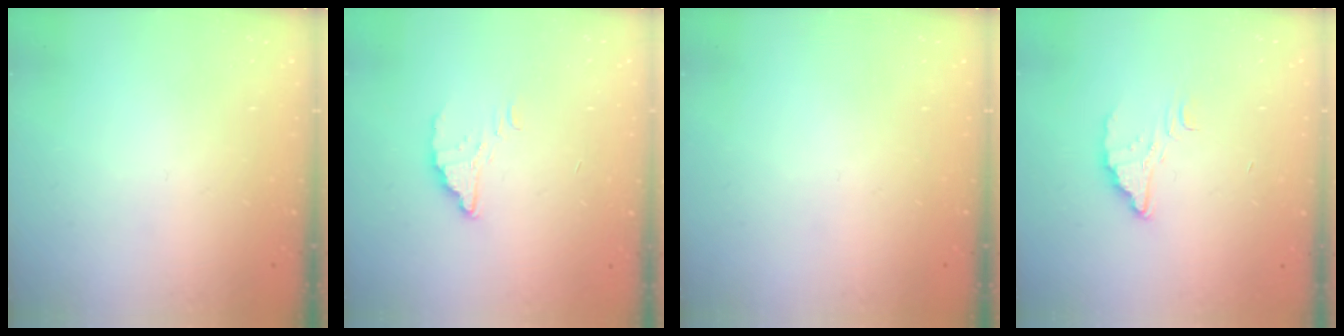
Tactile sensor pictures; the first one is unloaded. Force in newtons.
{"total": 2.5, "press": 2.5, "slide": 0.3}
{"total": 0.0}
{"total": 2.4, "press": 2.4, "slide": 0.1}